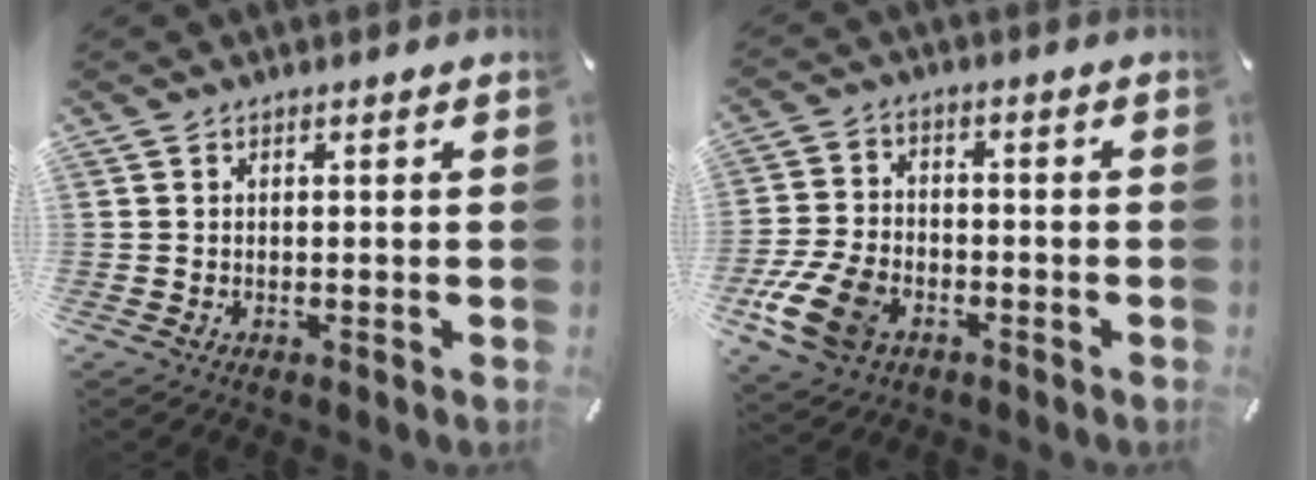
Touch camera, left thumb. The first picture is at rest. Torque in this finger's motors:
{"motor_torque": [0.99, 2.82, 0.30, 0.13, 0.36]}